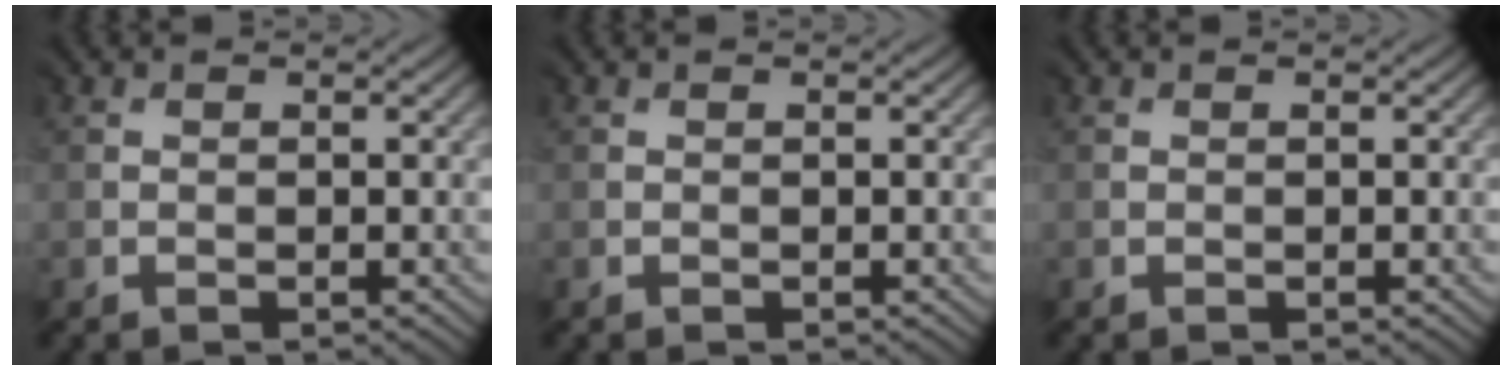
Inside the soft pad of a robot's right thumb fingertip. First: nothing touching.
{"total": 0.0}
{"total": 0.0}